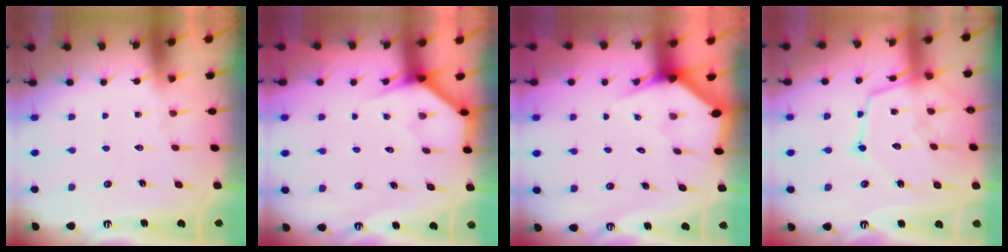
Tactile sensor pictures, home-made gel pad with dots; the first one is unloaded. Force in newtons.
{"total": 3.7, "press": 3.7, "slide": 0.3}
{"total": 2.9, "press": 2.9, "slide": 0.2}
{"total": 15.8, "press": 15.8, "slide": 1.4}